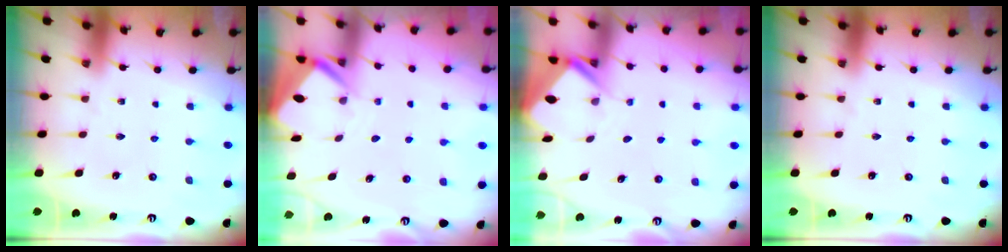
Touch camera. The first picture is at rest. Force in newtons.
{"total": 3.2, "press": 3.2, "slide": 0.3}
{"total": 2.6, "press": 2.6, "slide": 0.1}
{"total": 0.0}